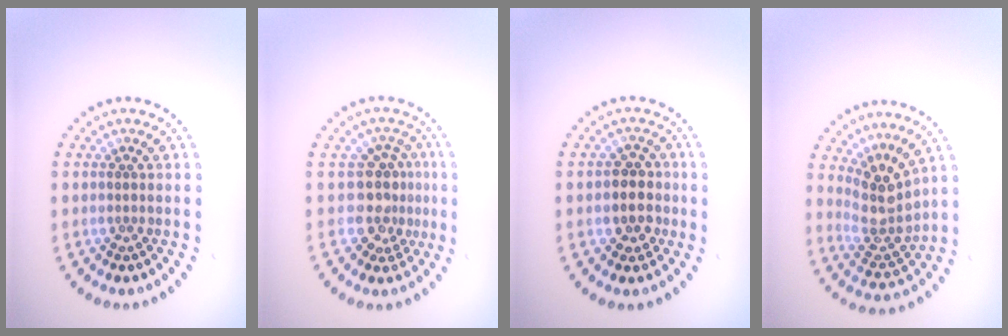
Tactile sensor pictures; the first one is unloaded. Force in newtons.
{"total": 3.3, "press": 2.5, "slide": 2.2}
{"total": 2.9, "press": 2.7, "slide": 1.0}
{"total": 3.9, "press": 2.8, "slide": 2.7}